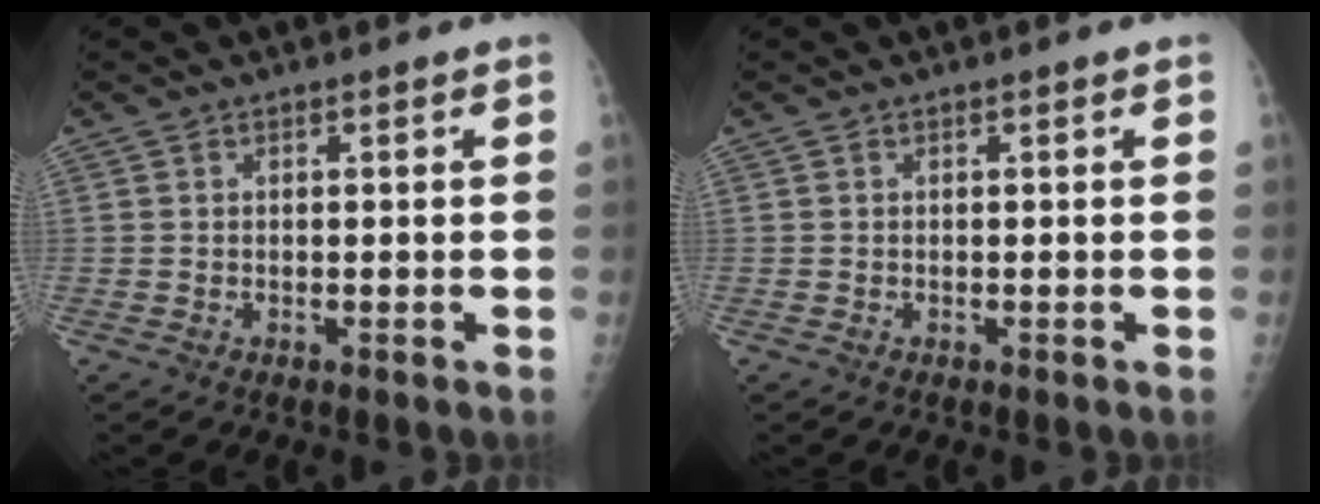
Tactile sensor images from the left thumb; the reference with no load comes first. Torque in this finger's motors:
{"motor_torque": [0.00, 0.00, -0.03, -0.03, 0.00]}